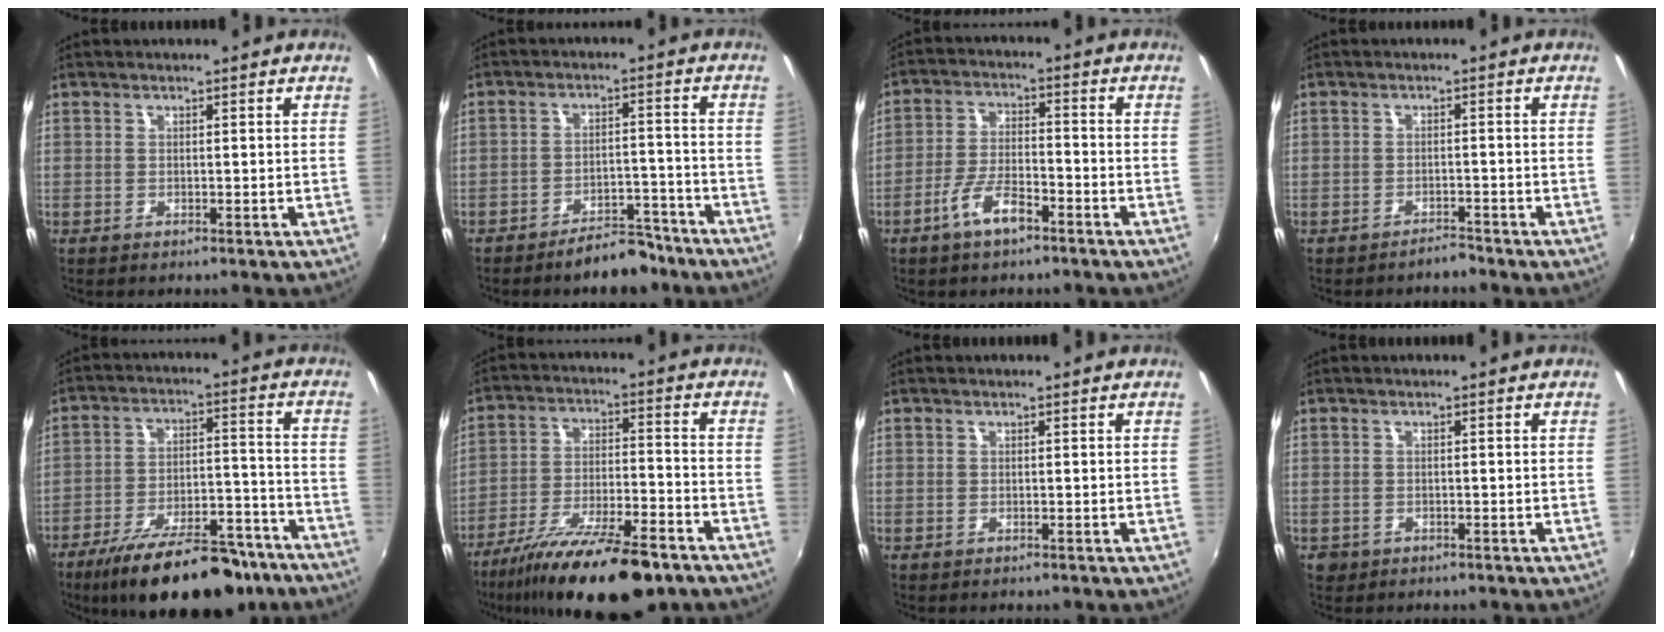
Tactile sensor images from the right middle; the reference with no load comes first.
{"total": 7.6, "force": [-6.3, 3.0, 3.0], "torque": [-0.056, 0.027, -0.076]}
{"total": 7.1, "force": [-4.4, 2.1, 5.1], "torque": [-0.106, 0.003, -0.078]}
{"total": 2.0, "force": [-1.9, 0.4, 0.3], "torque": [-0.010, 0.002, -0.029]}
{"total": 22.4, "force": [-17.2, 7.7, 12.1], "torque": [-0.208, -0.013, -0.244]}
{"total": 20.6, "force": [-15.2, 5.2, 13.0], "torque": [-0.240, -0.041, -0.244]}
{"total": 0.0}
{"total": 1.9, "force": [-0.8, 1.7, 0.6], "torque": [-0.016, -0.005, -0.011]}